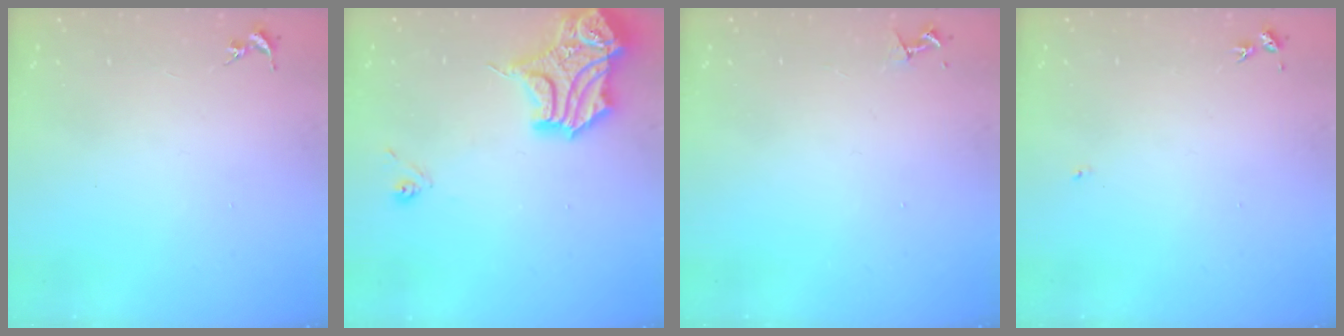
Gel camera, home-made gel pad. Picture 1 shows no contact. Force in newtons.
{"total": 17.7, "press": 17.5, "slide": 2.7}
{"total": 3.5, "press": 3.5, "slide": 0.6}
{"total": 3.5, "press": 3.4, "slide": 0.4}